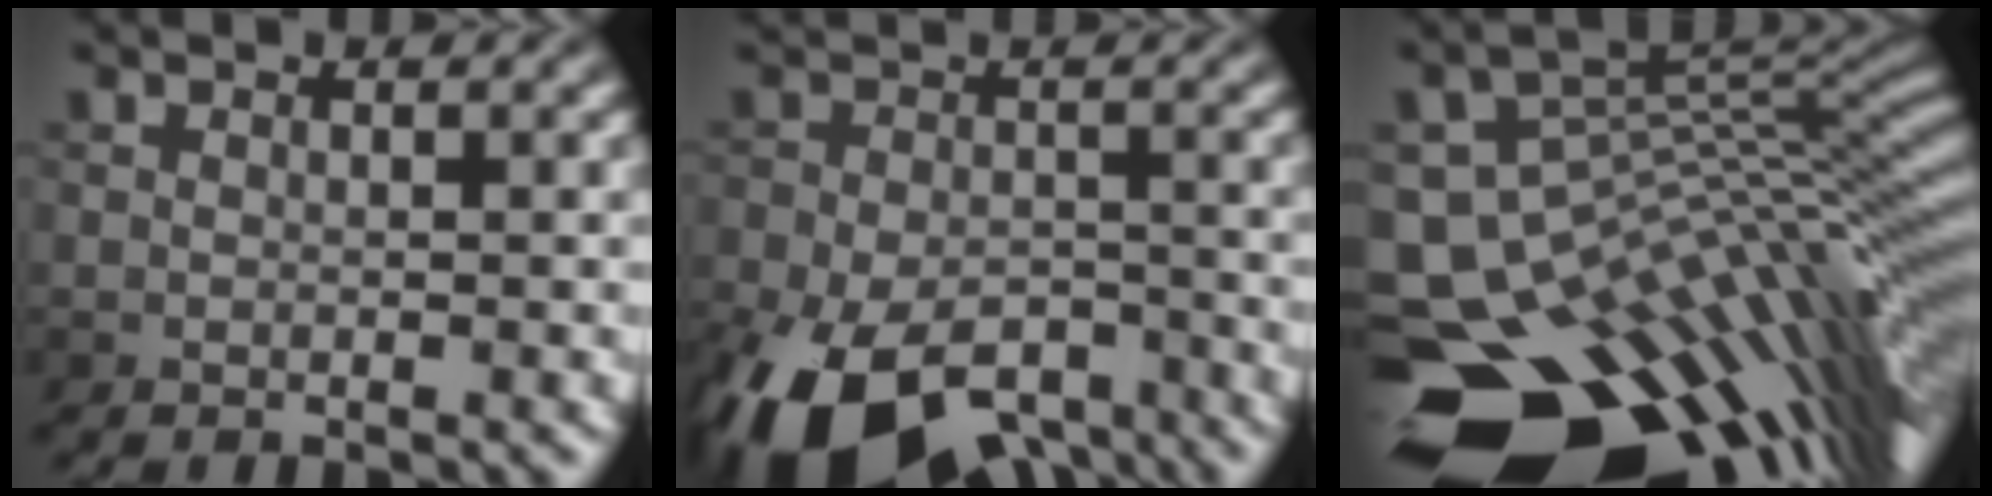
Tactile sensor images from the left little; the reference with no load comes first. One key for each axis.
{"total": 13.1, "fx": -8.3, "fy": 6.8, "fz": 7.6, "tx": -0.165, "ty": -0.051, "tz": -0.128}
{"total": 17.4, "fx": -10.0, "fy": 8.7, "fz": 11.2, "tx": -0.169, "ty": 0.002, "tz": -0.135}